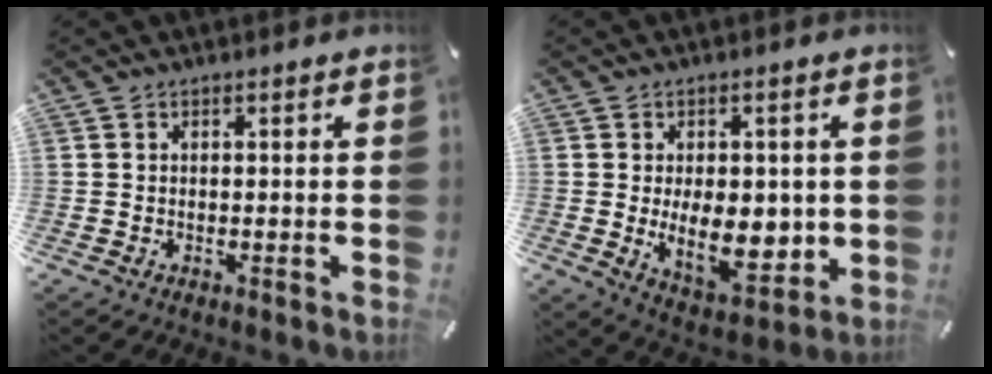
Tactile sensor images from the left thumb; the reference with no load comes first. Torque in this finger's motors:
{"motor_torque": [0.61, 1.64, 0.31, 0.05, 0.16]}